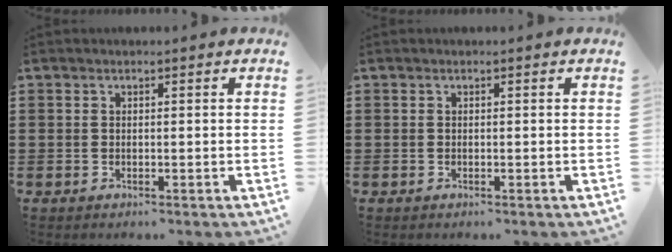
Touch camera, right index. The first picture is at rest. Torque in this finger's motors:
{"motor_torque": [0.00, 0.00, 0.00, 0.00]}